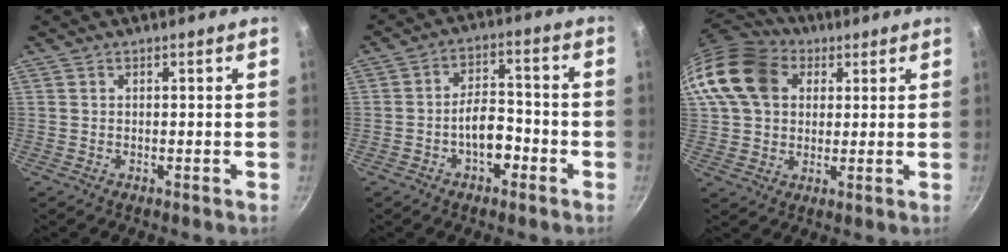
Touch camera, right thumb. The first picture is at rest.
{"total": 7.1, "force": [-3.0, 4.0, 5.1], "torque": [-0.056, 0.035, -0.049]}
{"total": 16.7, "force": [5.1, 12.8, 9.5], "torque": [-0.172, 0.019, 0.081]}